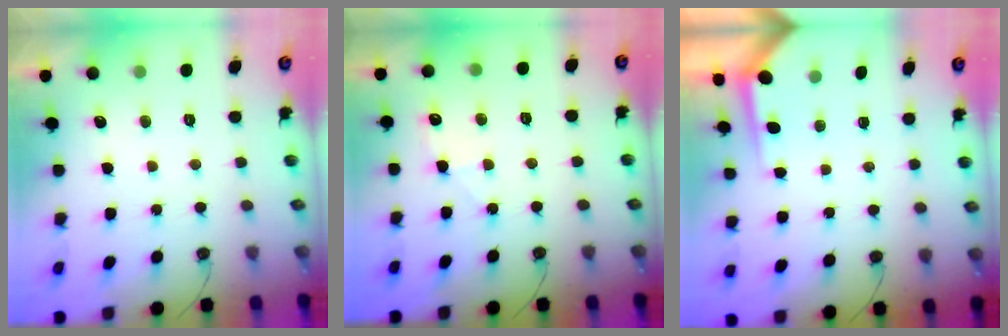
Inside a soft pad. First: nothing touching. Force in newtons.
{"total": 4.6, "press": 4.5, "slide": 0.7}
{"total": 3.7, "press": 3.6, "slide": 0.3}